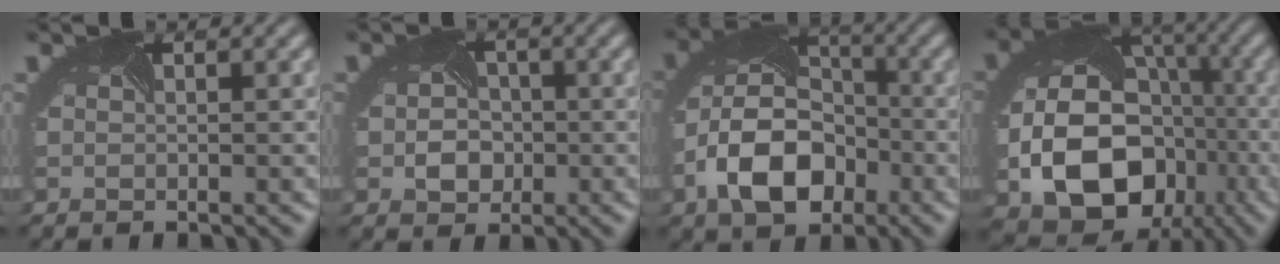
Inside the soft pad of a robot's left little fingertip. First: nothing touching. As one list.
[{"total": 3.3, "force": [-0.5, 2.8, 1.7], "torque": [-0.026, -0.003, -0.011]}, {"total": 8.6, "force": [-3.4, 5.7, 5.5], "torque": [-0.111, -0.008, -0.064]}, {"total": 13.8, "force": [-3.9, 10.6, 8.0], "torque": [-0.154, -0.045, -0.045]}]